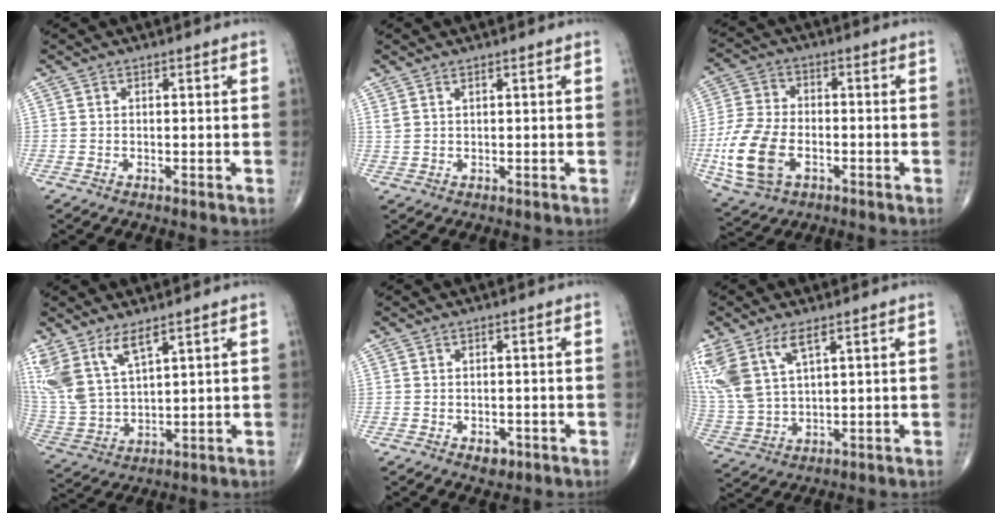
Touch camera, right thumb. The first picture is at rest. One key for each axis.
{"total": 1.4, "fx": 1.0, "fy": 0.4, "fz": 0.9, "tx": -0.021, "ty": 0.002, "tz": 0.026}
{"total": 13.3, "fx": -3.9, "fy": 8.3, "fz": 9.6, "tx": -0.201, "ty": 0.008, "tz": -0.075}
{"total": 11.8, "fx": 7.3, "fy": 4.7, "fz": 8.0, "tx": -0.173, "ty": -0.028, "tz": 0.167}
{"total": 2.2, "fx": -1.1, "fy": 1.4, "fz": 1.3, "tx": -0.007, "ty": 0.002, "tz": -0.009}
{"total": 13.3, "fx": 6.7, "fy": 6.1, "fz": 9.8, "tx": -0.233, "ty": -0.016, "tz": 0.146}